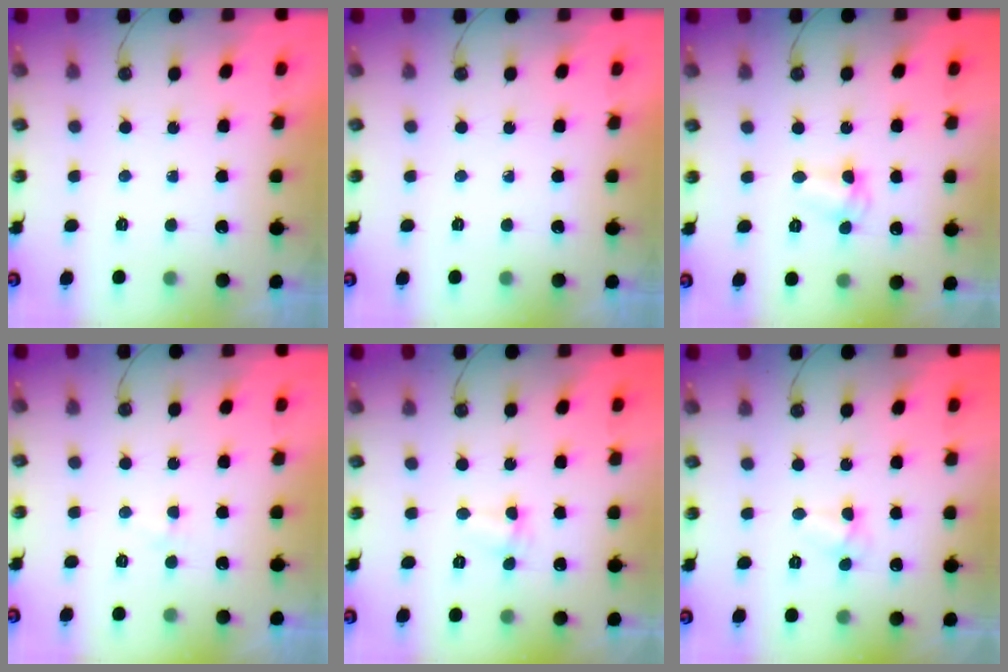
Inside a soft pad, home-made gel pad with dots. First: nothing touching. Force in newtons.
{"total": 0.0}
{"total": 3.7, "press": 3.7, "slide": 0.3}
{"total": 2.3, "press": 2.3, "slide": 0.4}
{"total": 1.7, "press": 1.5, "slide": 0.7}
{"total": 4.1, "press": 4.0, "slide": 0.4}